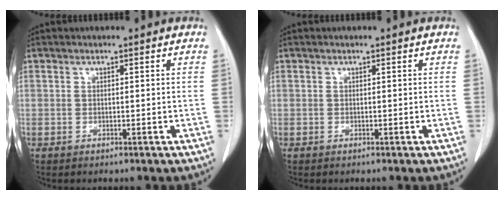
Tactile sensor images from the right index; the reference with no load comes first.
{"total": 0.0}